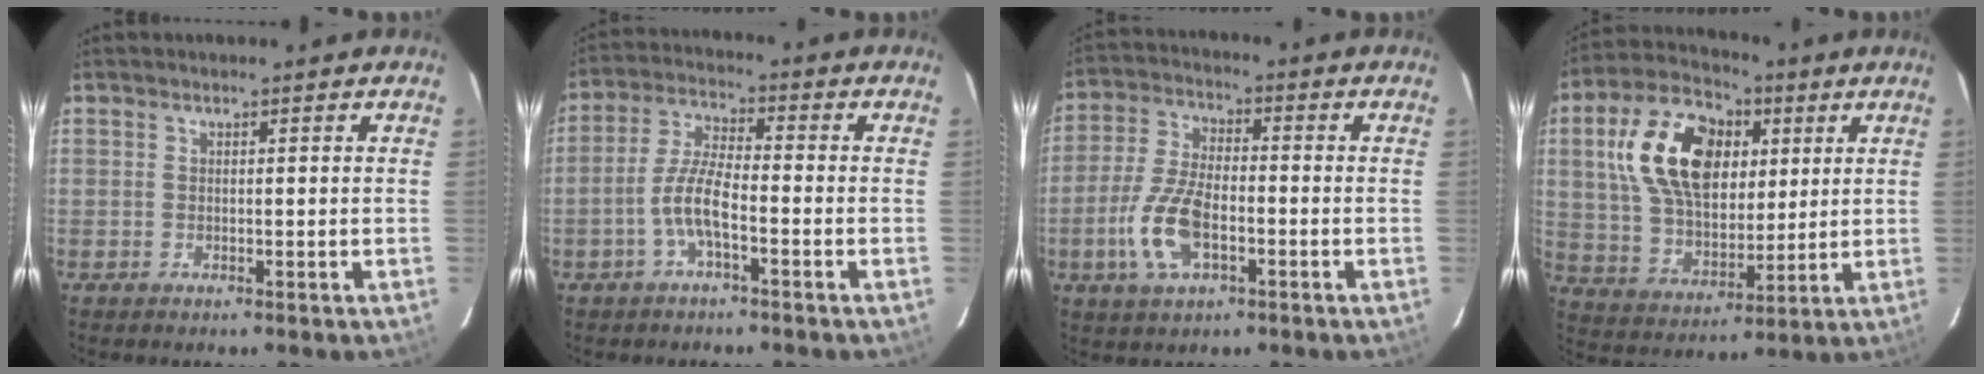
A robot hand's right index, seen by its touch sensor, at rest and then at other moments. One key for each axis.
{"total": 6.5, "fx": -2.9, "fy": 1.5, "fz": 5.7, "tx": -0.122, "ty": 0.010, "tz": -0.057}
{"total": 11.1, "fx": -3.8, "fy": 5.1, "fz": 9.0, "tx": -0.198, "ty": 0.000, "tz": -0.070}
{"total": 20.2, "fx": 5.8, "fy": 12.9, "fz": 14.4, "tx": -0.292, "ty": 0.034, "tz": 0.113}